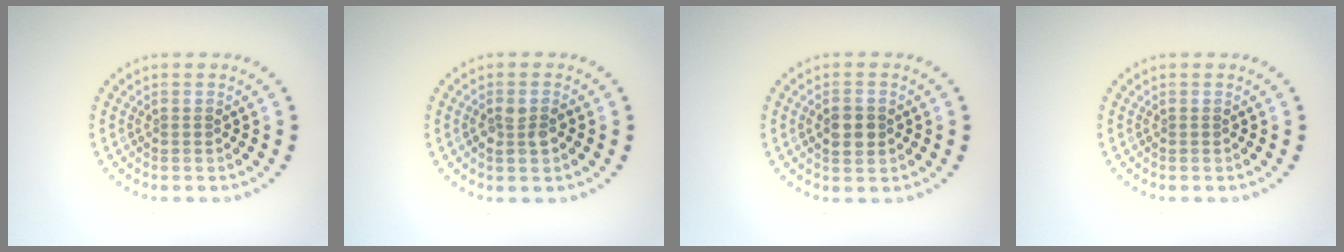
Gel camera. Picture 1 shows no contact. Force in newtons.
{"total": 1.7, "press": 1.6, "slide": 0.4}
{"total": 2.8, "press": 2.8, "slide": 0.1}
{"total": 0.0}